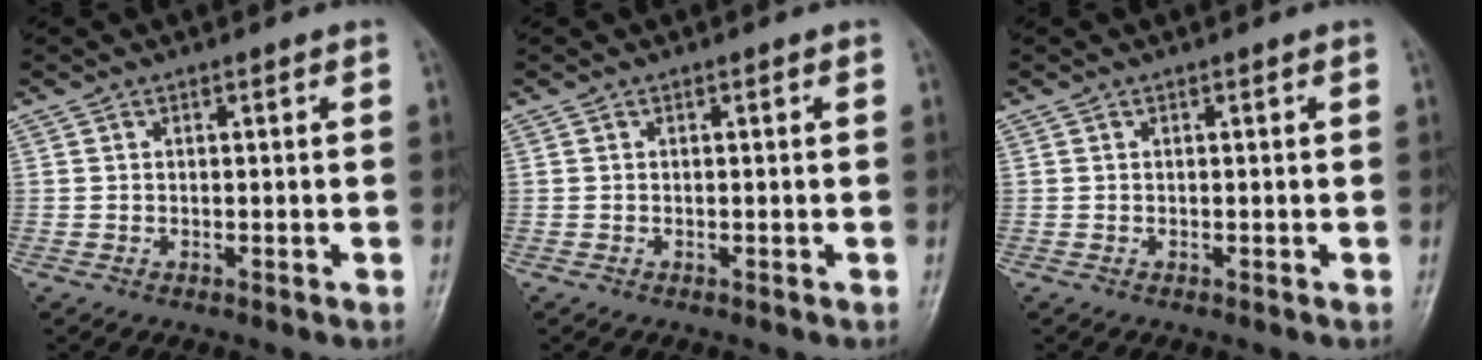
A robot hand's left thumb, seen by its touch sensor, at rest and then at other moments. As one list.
[{"total": 0.0}, {"total": 0.0}]